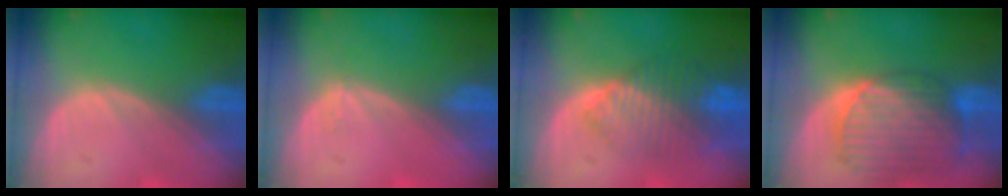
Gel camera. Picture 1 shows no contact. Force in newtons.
{"total": 0.6, "press": 0.4, "slide": 0.5}
{"total": 8.4, "press": 7.3, "slide": 4.1}
{"total": 10.6, "press": 9.0, "slide": 5.6}